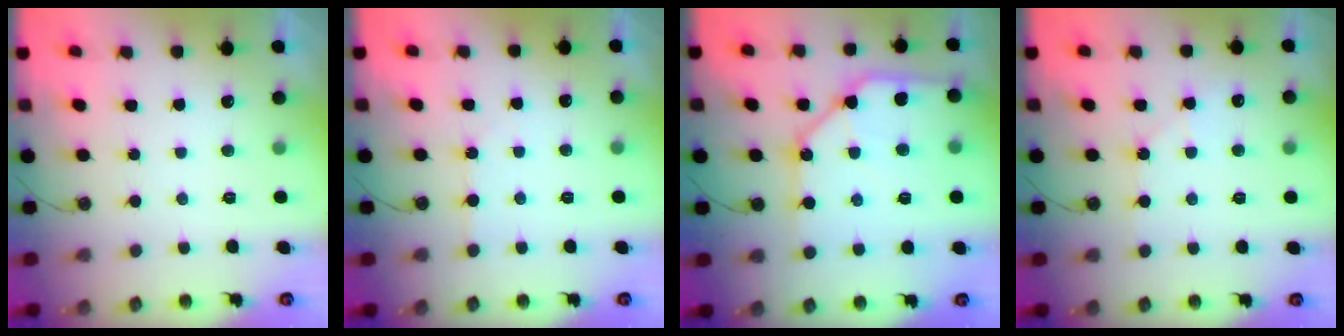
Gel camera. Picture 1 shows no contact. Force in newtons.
{"total": 2.2, "press": 2.2, "slide": 0.4}
{"total": 14.2, "press": 14.1, "slide": 1.6}
{"total": 4.7, "press": 4.6, "slide": 0.6}